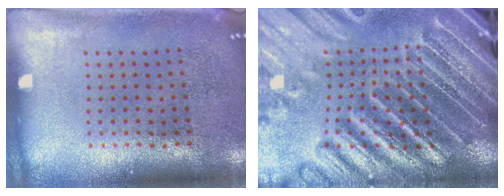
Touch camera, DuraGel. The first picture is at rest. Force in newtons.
{"total": 4.7, "press": 4.3, "slide": 1.8}